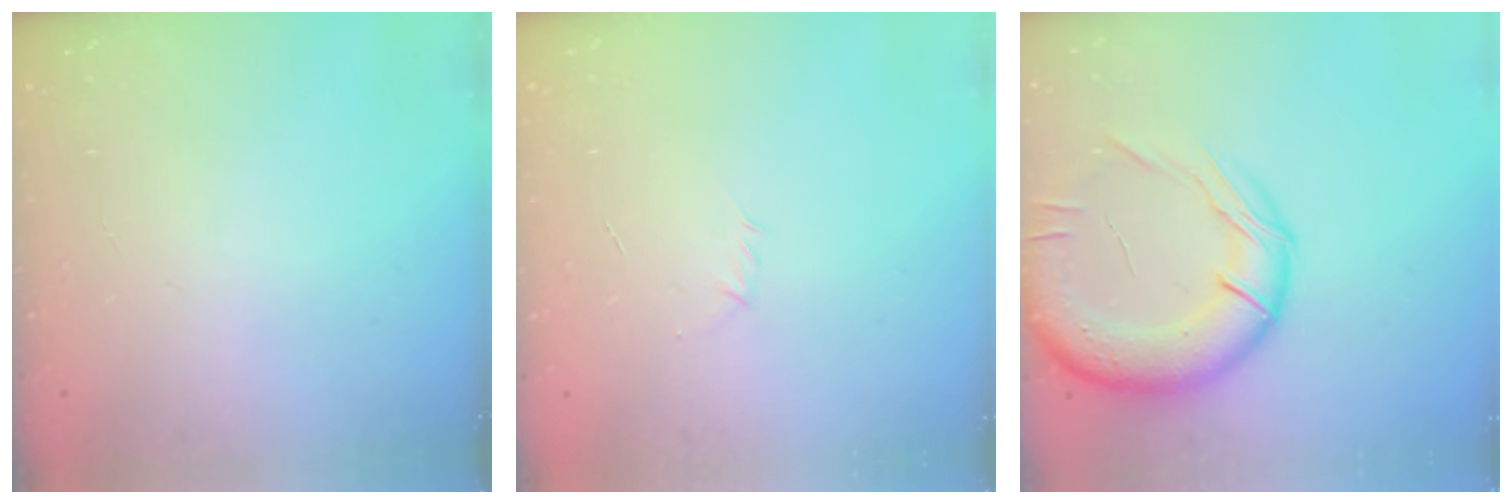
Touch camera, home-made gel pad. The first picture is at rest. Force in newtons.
{"total": 2.9, "press": 2.8, "slide": 0.8}
{"total": 19.3, "press": 19.1, "slide": 2.8}